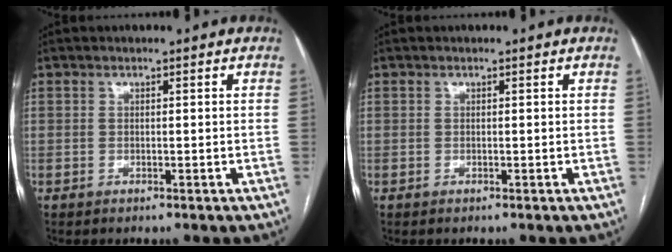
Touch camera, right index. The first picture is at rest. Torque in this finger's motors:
{"motor_torque": [0.00, 0.00, 0.00, 0.00]}